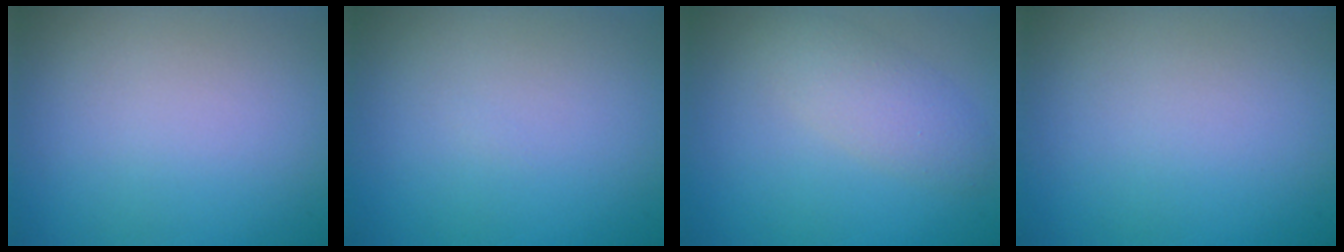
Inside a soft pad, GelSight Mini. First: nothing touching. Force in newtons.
{"total": 0.0}
{"total": 2.8, "press": 2.8, "slide": 0.1}
{"total": 0.0}